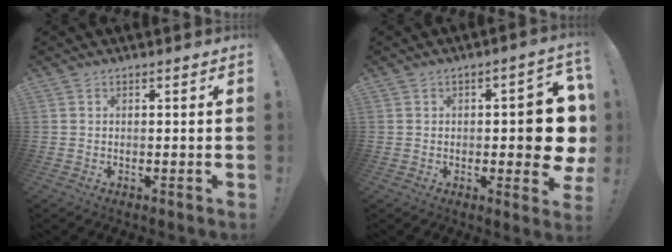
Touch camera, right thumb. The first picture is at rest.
{"total": 8.4, "force": [-1.0, 3.4, 7.7], "torque": [-0.090, 0.002, -0.014]}